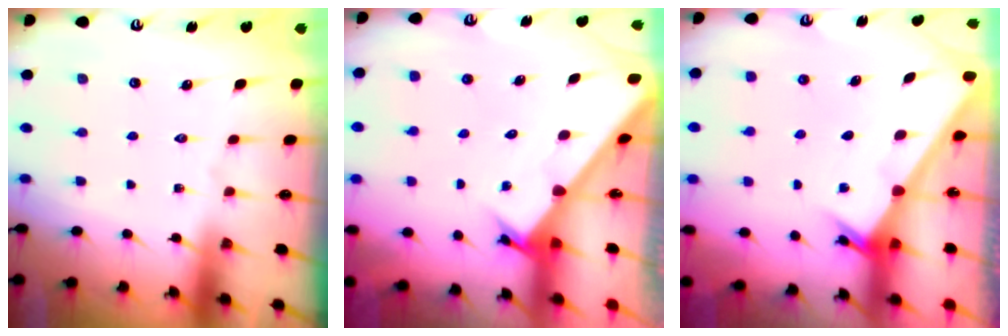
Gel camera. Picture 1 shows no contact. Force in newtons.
{"total": 2.6, "press": 2.5, "slide": 0.3}
{"total": 2.4, "press": 2.4, "slide": 0.2}